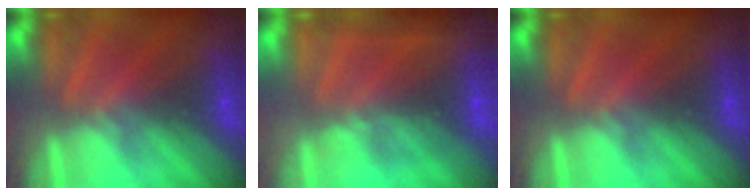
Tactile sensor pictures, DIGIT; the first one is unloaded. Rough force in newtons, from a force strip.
{"total": 2.2}
{"total": 0.0}